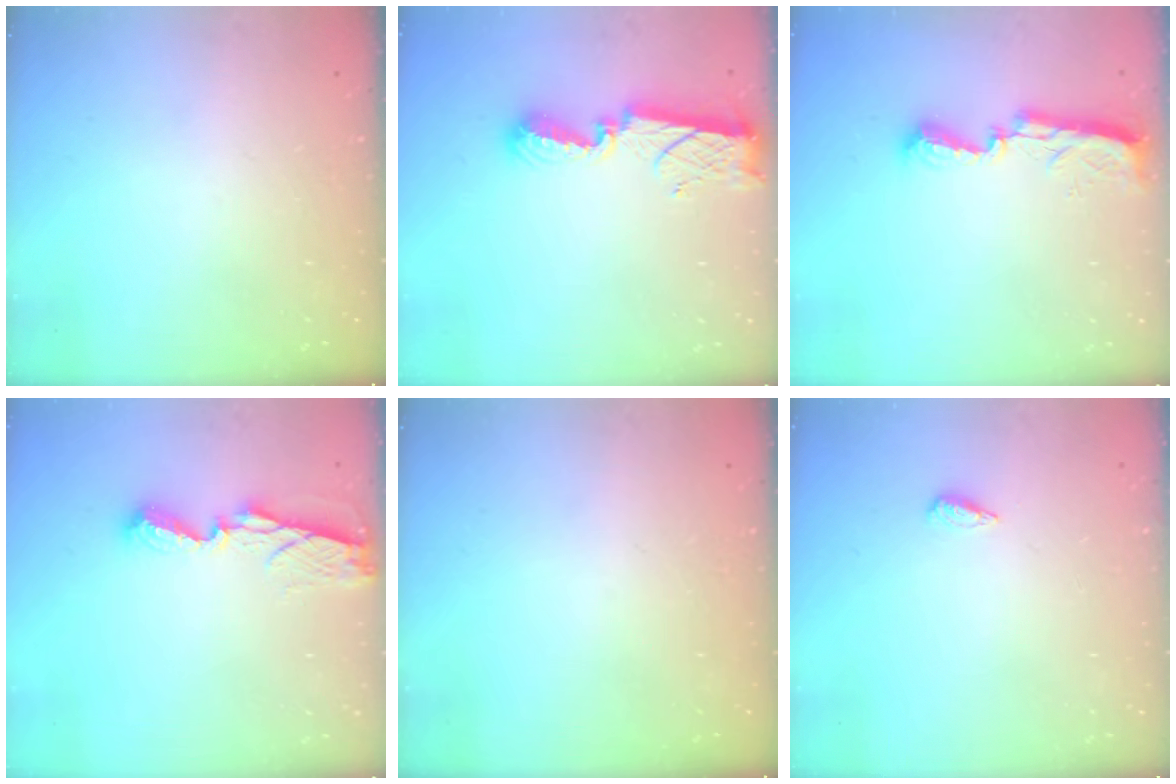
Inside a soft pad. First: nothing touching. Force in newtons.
{"total": 9.0, "press": 8.9, "slide": 0.8}
{"total": 8.5, "press": 8.5, "slide": 0.4}
{"total": 6.8, "press": 6.8, "slide": 0.1}
{"total": 0.0}
{"total": 2.2, "press": 2.2, "slide": 0.4}